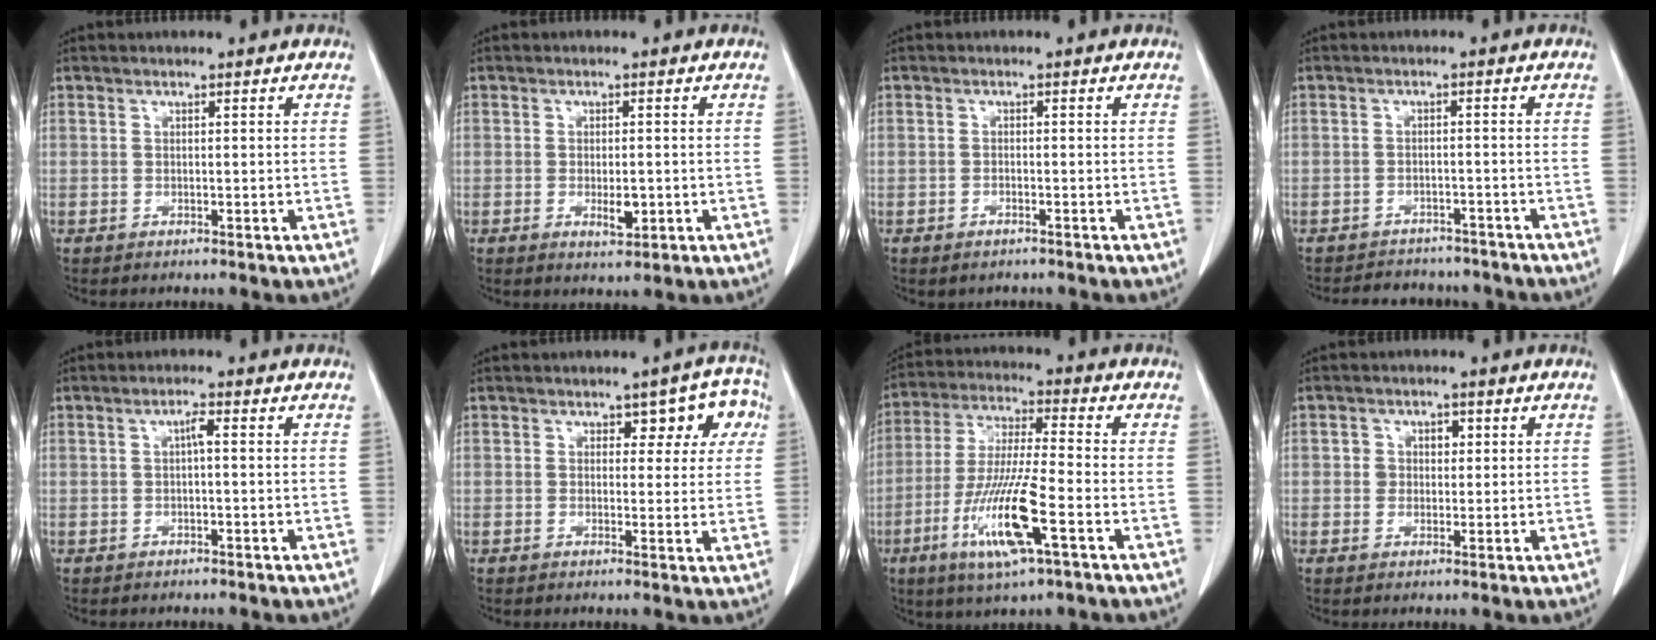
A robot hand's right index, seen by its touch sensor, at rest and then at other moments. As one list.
[{"total": 3.0, "force": [-0.7, 1.2, 2.7], "torque": [-0.045, -0.003, -0.005]}, {"total": 1.2, "force": [-0.9, 0.6, 0.5], "torque": [-0.011, 0.000, -0.006]}, {"total": 9.1, "force": [-8.2, 3.3, 1.7], "torque": [-0.022, 0.008, -0.098]}, {"total": 1.6, "force": [0.1, 0.2, 1.5], "torque": [-0.026, 0.005, 0.002]}, {"total": 6.1, "force": [2.3, 3.3, 4.5], "torque": [-0.032, 0.021, 0.024]}, {"total": 13.7, "force": [-5.2, 0.9, 12.6], "torque": [-0.256, -0.022, -0.096]}, {"total": 2.7, "force": [0.6, 2.3, 1.2], "torque": [-0.013, 0.005, 0.006]}]